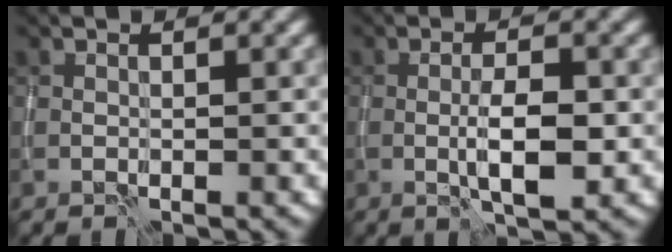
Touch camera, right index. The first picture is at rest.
{"total": 3.6, "force": [-0.8, 0.9, 3.4], "torque": [-0.065, -0.003, -0.013]}